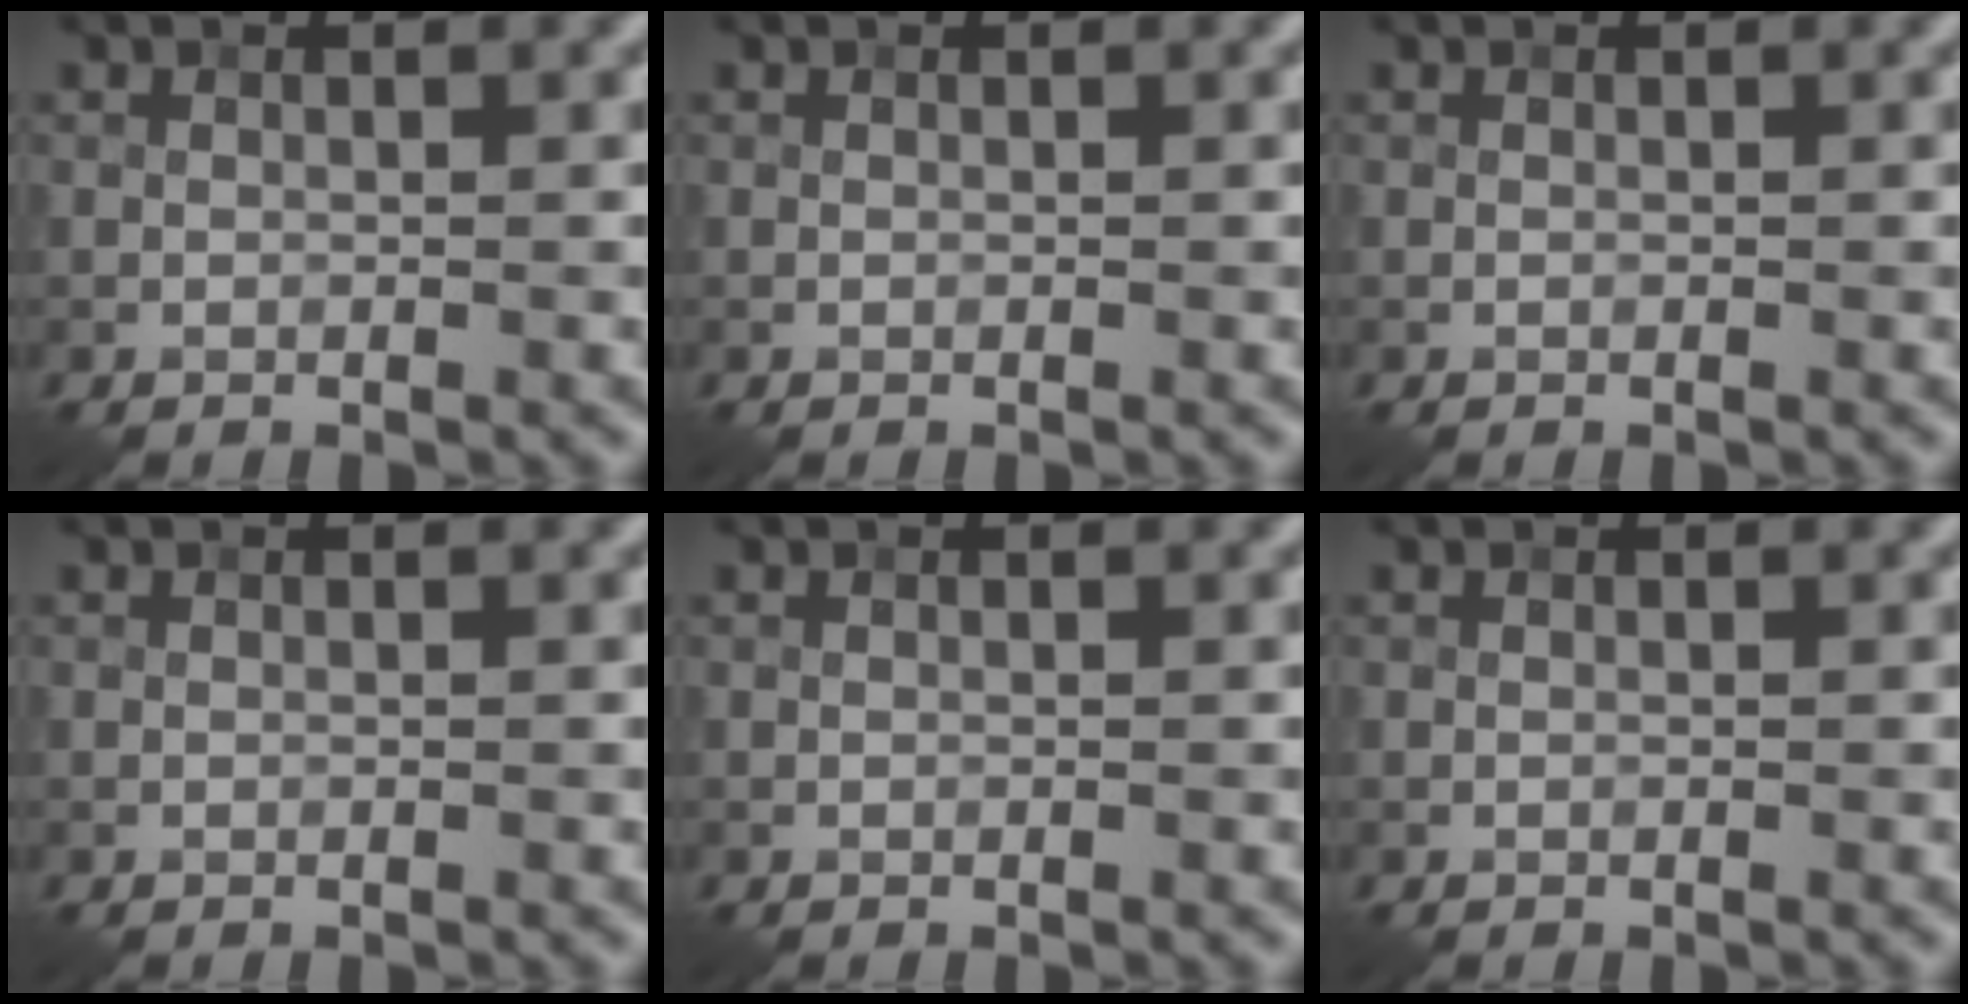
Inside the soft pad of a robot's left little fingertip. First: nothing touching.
{"total": 0.0}
{"total": 0.0}
{"total": 0.0}
{"total": 0.0}
{"total": 0.0}